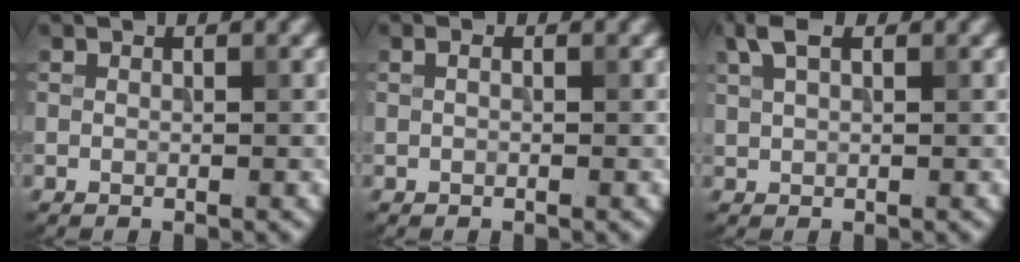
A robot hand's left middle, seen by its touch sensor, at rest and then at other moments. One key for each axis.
{"total": 0.6, "fx": 0.1, "fy": 0.2, "fz": 0.5, "tx": -0.013, "ty": -0.001, "tz": 0.000}
{"total": 2.6, "fx": 1.5, "fy": 1.2, "fz": 1.8, "tx": -0.042, "ty": 0.008, "tz": 0.030}